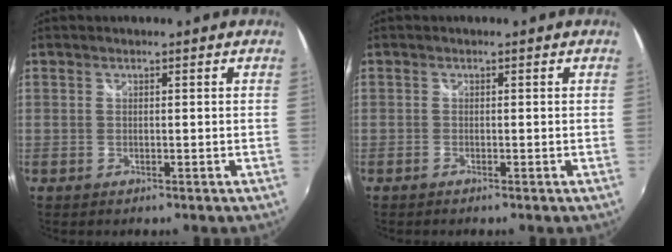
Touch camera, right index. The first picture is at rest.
{"total": 0.5, "force": [-0.5, 0.1, 0.1], "torque": [-0.002, -0.001, -0.011]}